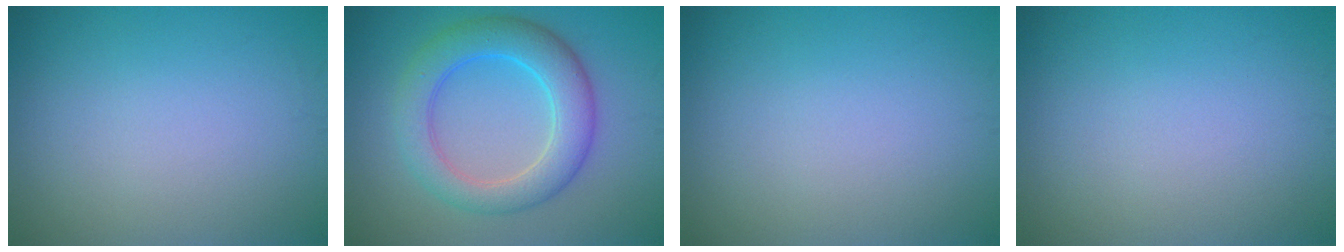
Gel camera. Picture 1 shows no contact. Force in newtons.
{"total": 5.9, "press": 5.9, "slide": 0.1}
{"total": 0.0}
{"total": 0.0}